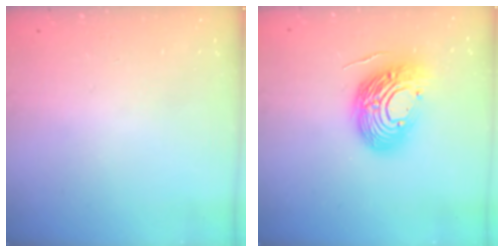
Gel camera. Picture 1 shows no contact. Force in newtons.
{"total": 15.3, "press": 15.1, "slide": 2.2}